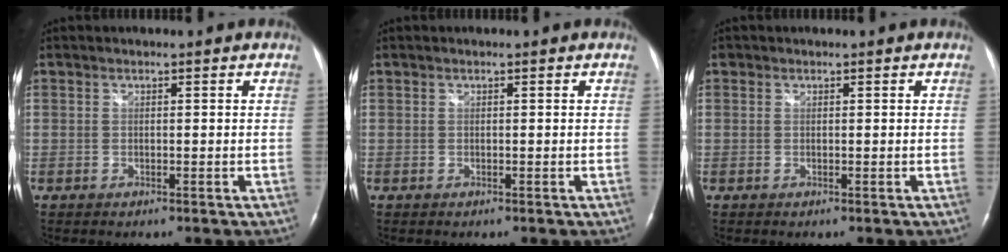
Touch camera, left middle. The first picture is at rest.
{"total": 0.0}
{"total": 0.0}